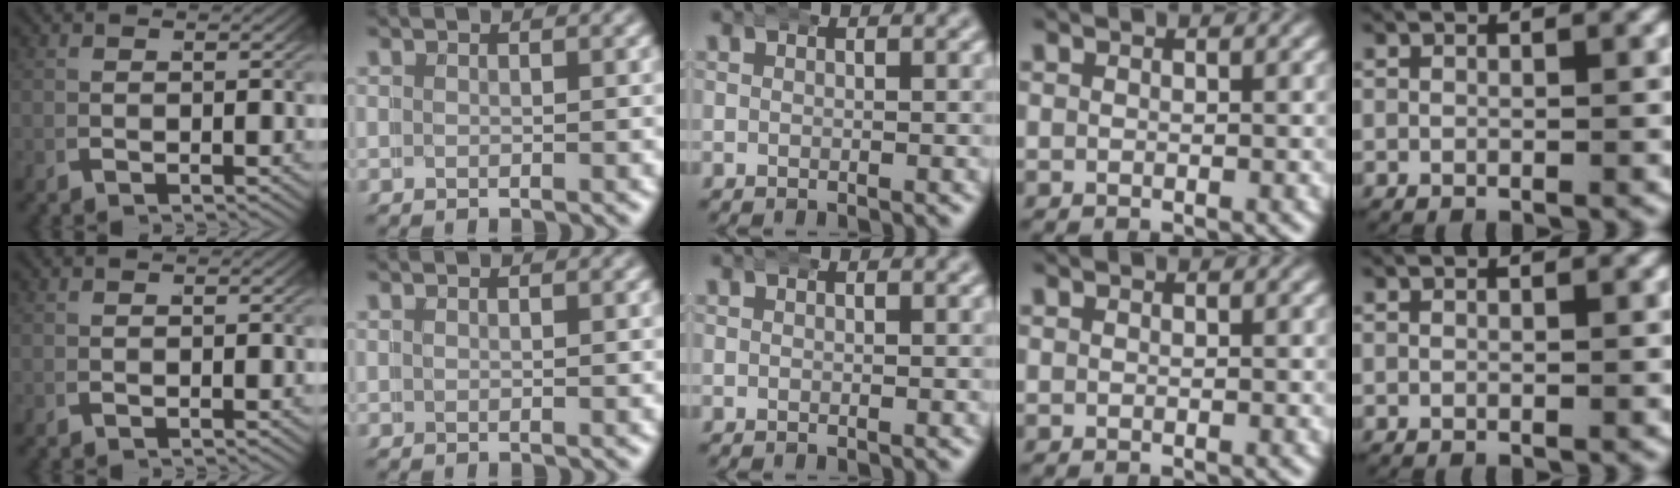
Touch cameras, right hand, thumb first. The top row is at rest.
{}